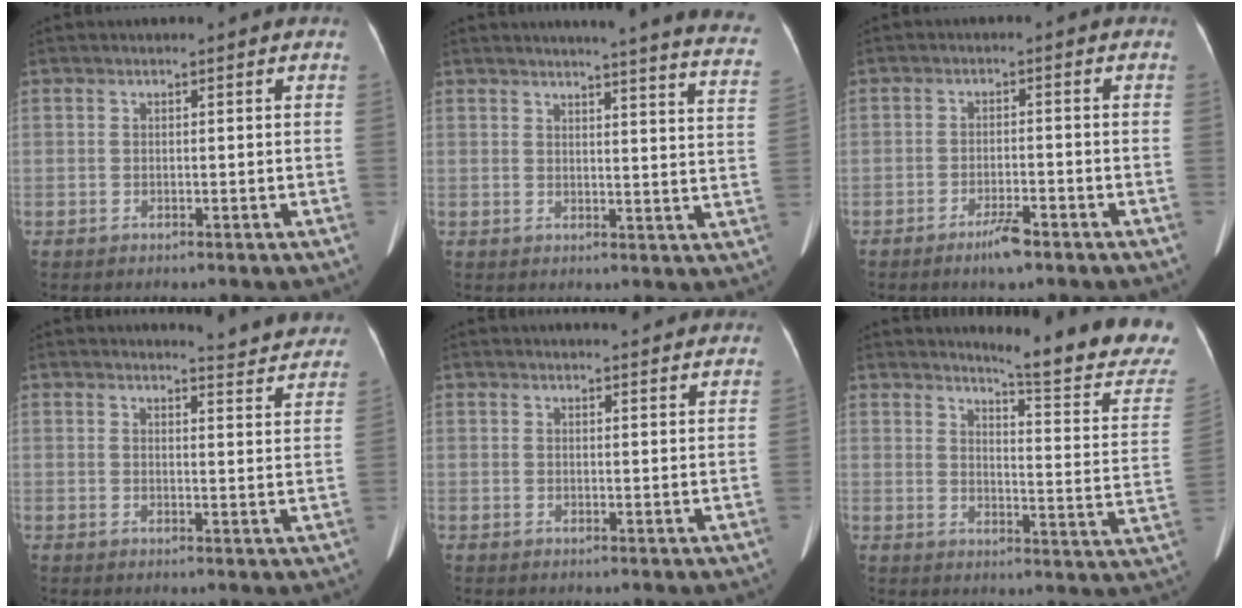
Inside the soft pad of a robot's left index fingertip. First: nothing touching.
{"total": 20.4, "force": [18.9, -0.1, 7.7], "torque": [-0.089, -0.097, 0.194]}
{"total": 3.6, "force": [-2.7, 0.6, 2.3], "torque": [-0.047, -0.002, -0.044]}
{"total": 8.5, "force": [8.4, 1.0, 1.1], "torque": [0.002, -0.025, 0.077]}
{"total": 6.3, "force": [6.0, 0.8, 2.0], "torque": [-0.021, 0.010, 0.060]}
{"total": 16.7, "force": [15.5, -0.5, 6.1], "torque": [-0.081, -0.116, 0.172]}